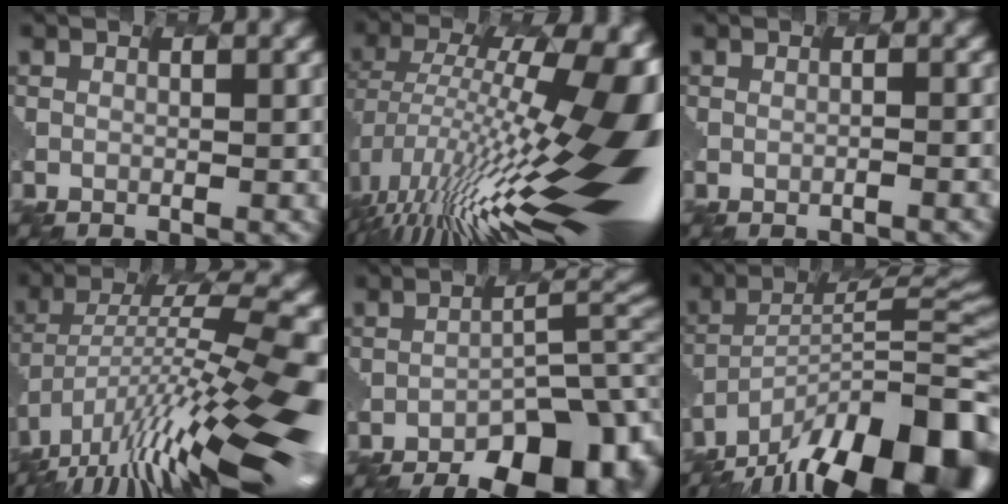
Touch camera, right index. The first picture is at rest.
{"total": 17.6, "force": [-2.4, 5.6, 16.5], "torque": [-0.275, 0.005, -0.039]}
{"total": 0.7, "force": [-0.4, 0.0, 0.5], "torque": [-0.012, 0.003, -0.006]}
{"total": 13.8, "force": [-5.8, 3.6, 12.0], "torque": [-0.223, 0.018, -0.099]}
{"total": 13.6, "force": [-9.3, 5.1, 8.6], "torque": [-0.119, -0.004, -0.117]}
{"total": 16.9, "force": [-11.4, 5.5, 11.2], "torque": [-0.169, -0.001, -0.182]}